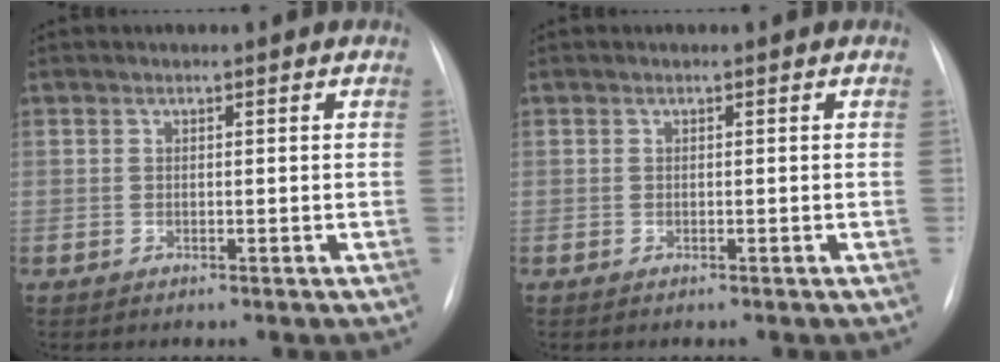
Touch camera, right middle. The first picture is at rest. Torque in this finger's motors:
{"motor_torque": [-0.19, -0.05, -0.03, -0.01]}